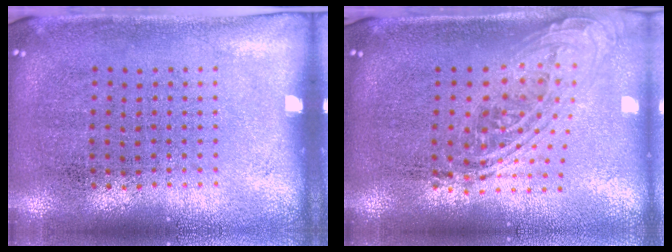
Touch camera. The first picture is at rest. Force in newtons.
{"total": 2.1, "press": 1.5, "slide": 1.4}